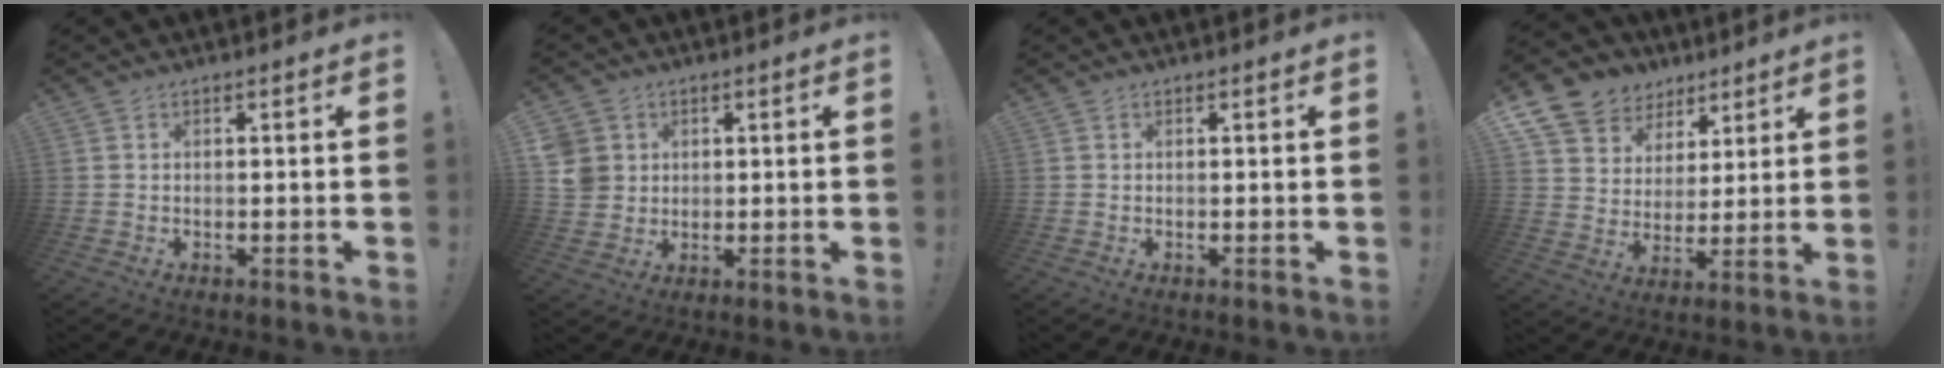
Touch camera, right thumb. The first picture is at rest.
{"total": 6.9, "force": [2.1, 6.2, 2.0], "torque": [-0.050, -0.009, 0.044]}
{"total": 0.0}
{"total": 11.3, "force": [6.9, 8.5, 2.6], "torque": [-0.042, -0.054, 0.139]}